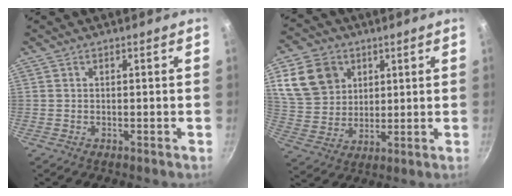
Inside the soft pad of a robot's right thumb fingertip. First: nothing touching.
{"total": 13.0, "force": [4.9, 10.5, 5.9], "torque": [-0.090, -0.007, 0.101]}